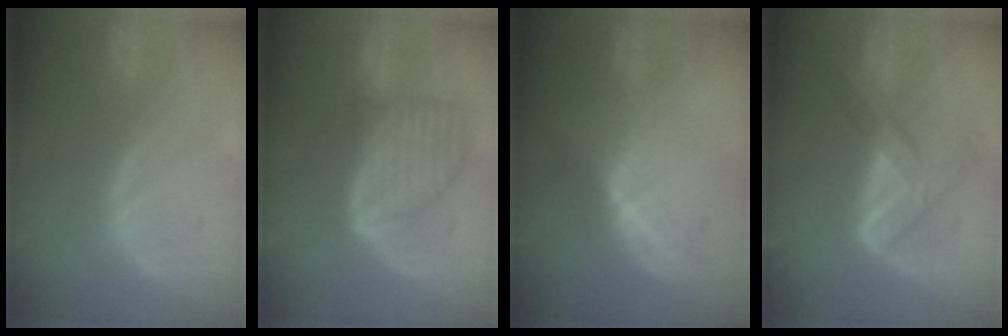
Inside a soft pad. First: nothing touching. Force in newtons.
{"total": 9.1, "press": 9.1, "slide": 0.4}
{"total": 6.3, "press": 5.9, "slide": 2.3}
{"total": 7.5, "press": 6.2, "slide": 4.2}